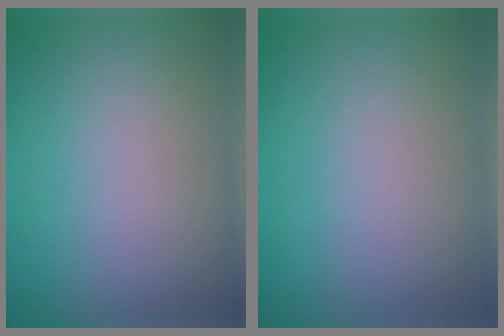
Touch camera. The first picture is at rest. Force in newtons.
{"total": 0.0}